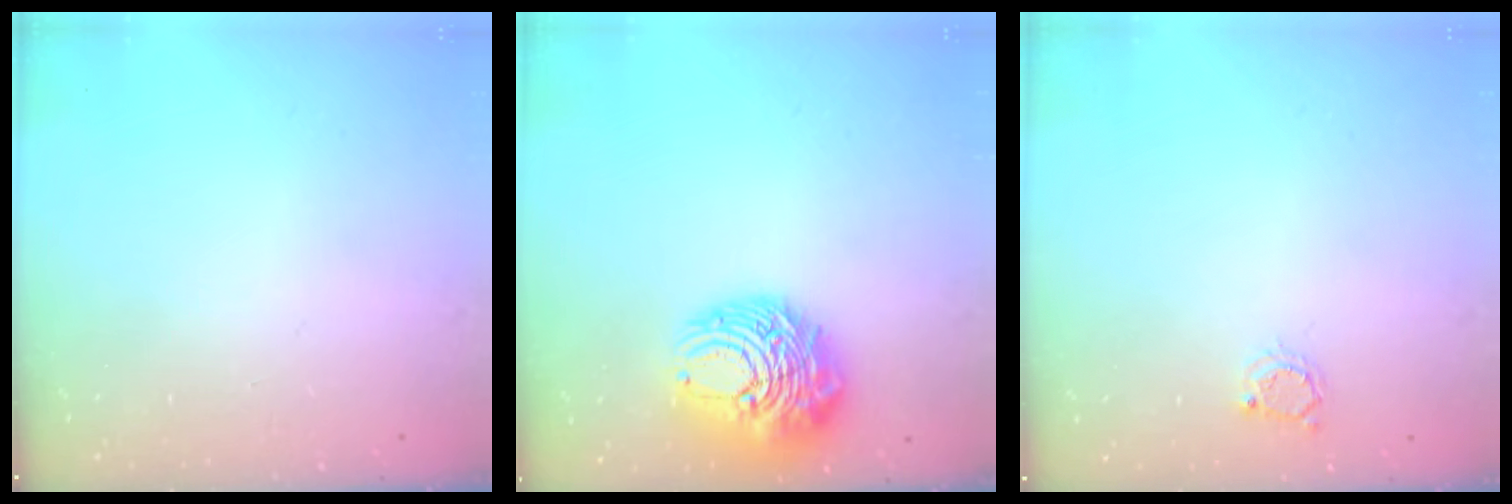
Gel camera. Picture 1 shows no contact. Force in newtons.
{"total": 12.3, "press": 12.3, "slide": 1.3}
{"total": 2.5, "press": 2.5, "slide": 0.3}